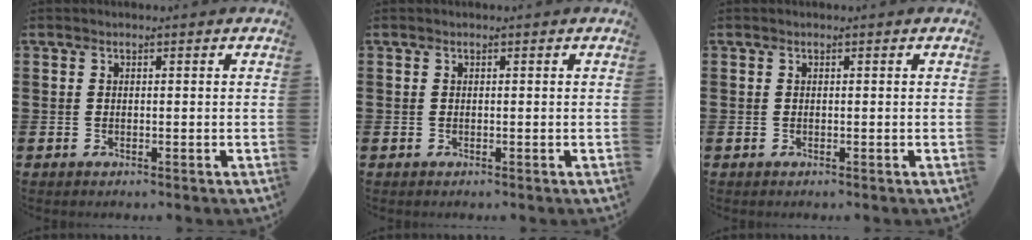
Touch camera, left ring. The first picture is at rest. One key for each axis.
{"total": 0.0}
{"total": 0.0}